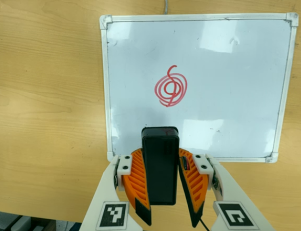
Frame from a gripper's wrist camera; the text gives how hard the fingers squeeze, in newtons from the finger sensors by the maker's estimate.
{"total": 11.8, "left": 9.3, "right": 14.3}